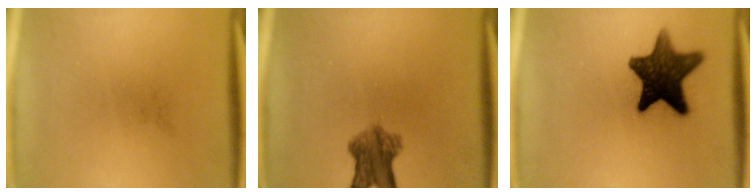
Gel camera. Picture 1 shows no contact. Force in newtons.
{"total": 6.1}
{"total": 13.2}